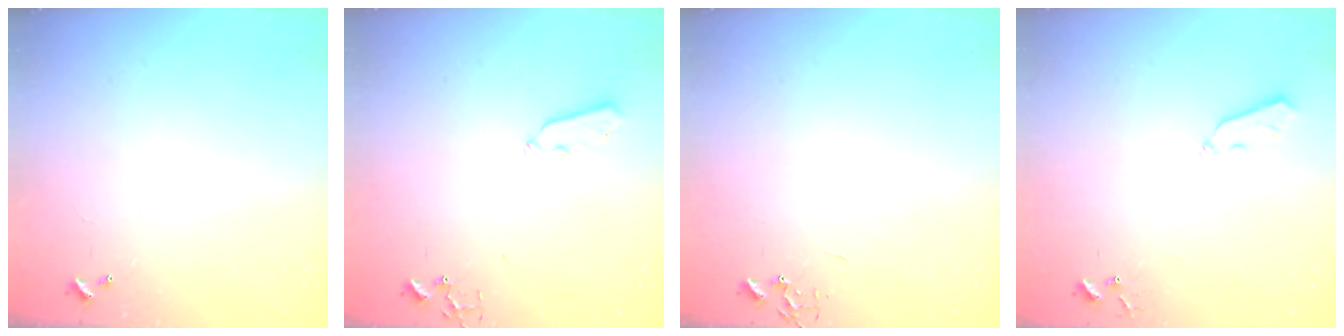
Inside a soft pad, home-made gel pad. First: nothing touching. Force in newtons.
{"total": 3.3, "press": 3.3, "slide": 0.4}
{"total": 0.0}
{"total": 4.1, "press": 4.0, "slide": 0.6}